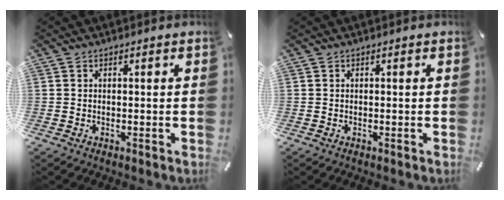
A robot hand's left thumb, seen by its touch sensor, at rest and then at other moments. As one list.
[{"total": 0.0}]